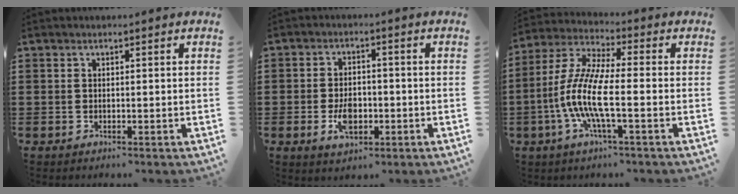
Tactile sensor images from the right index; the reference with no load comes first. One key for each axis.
{"total": 4.7, "fx": -1.4, "fy": 2.8, "fz": 3.6, "tx": -0.065, "ty": -0.002, "tz": -0.026}
{"total": 9.6, "fx": -3.0, "fy": 2.0, "fz": 8.9, "tx": -0.214, "ty": -0.018, "tz": -0.068}